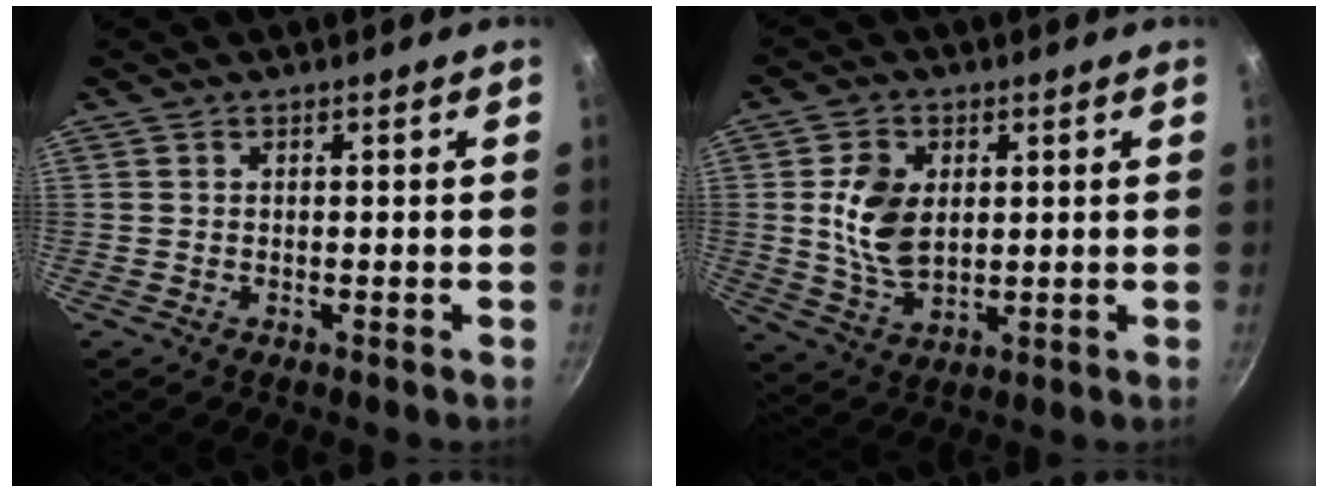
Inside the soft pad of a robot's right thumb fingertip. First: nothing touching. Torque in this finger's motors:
{"motor_torque": [-0.64, 0.81, 0.56, 0.16, 0.06]}